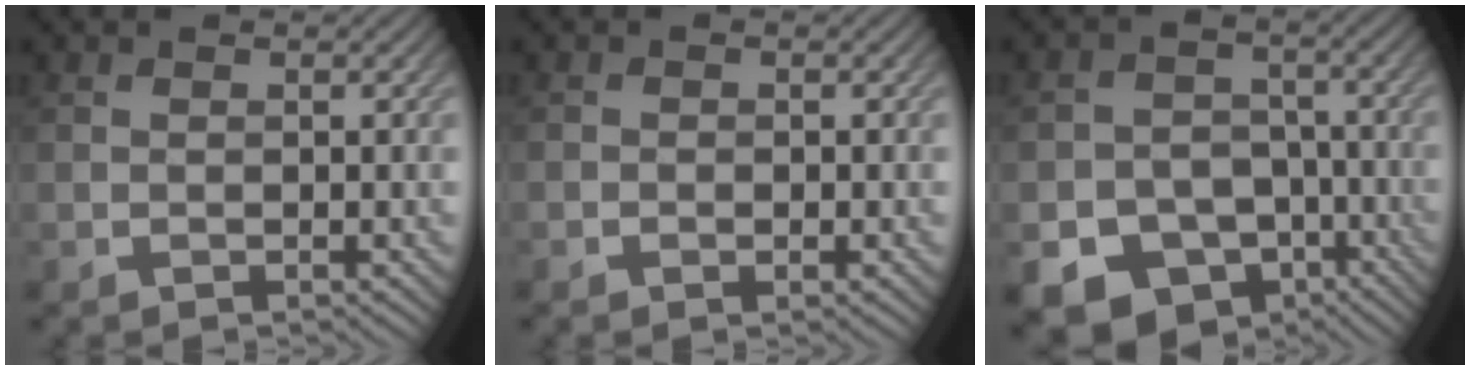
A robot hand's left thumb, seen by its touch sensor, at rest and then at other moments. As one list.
[{"total": 0.8, "force": [-0.4, 0.5, 0.5], "torque": [-0.006, -0.001, -0.006]}, {"total": 13.5, "force": [-8.1, 9.8, 4.4], "torque": [-0.093, -0.044, -0.128]}]